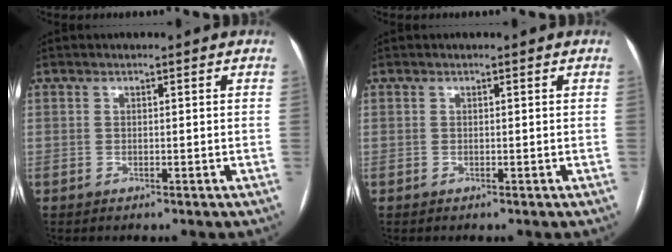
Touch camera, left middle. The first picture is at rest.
{"total": 0.0}